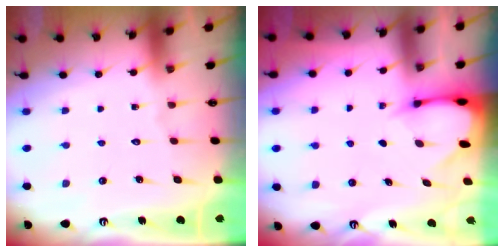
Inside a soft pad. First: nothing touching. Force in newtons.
{"total": 2.9, "press": 2.9, "slide": 0.4}